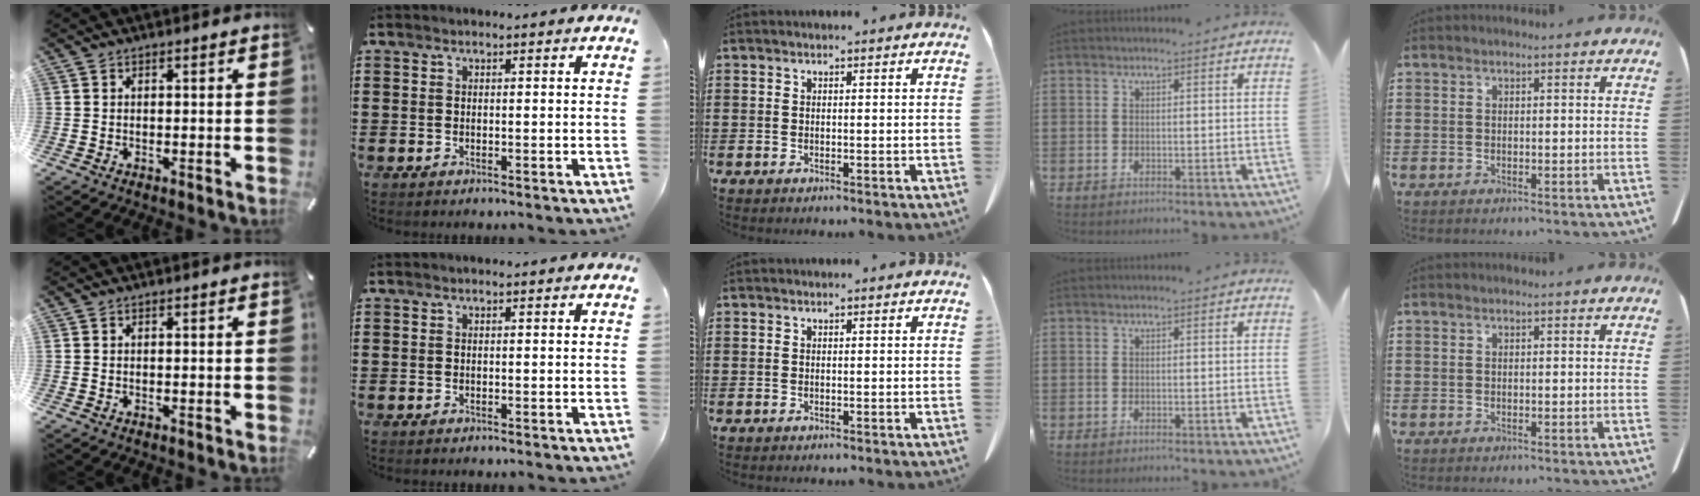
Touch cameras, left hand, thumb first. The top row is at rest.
{}